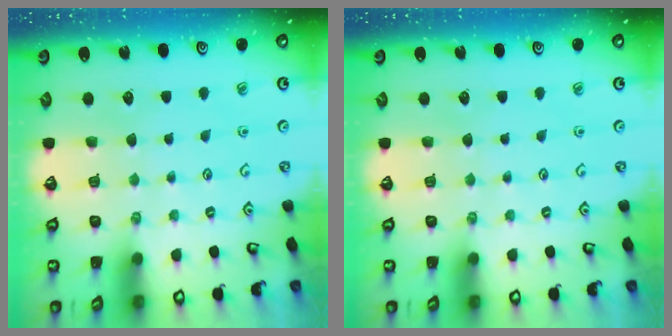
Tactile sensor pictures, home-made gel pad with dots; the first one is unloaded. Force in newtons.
{"total": 0.0}